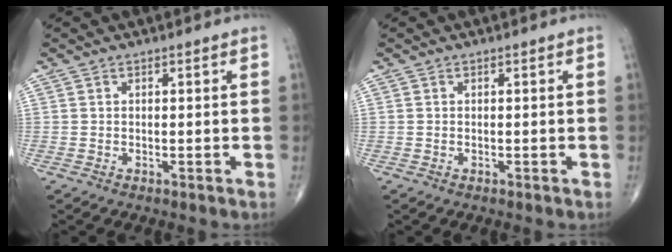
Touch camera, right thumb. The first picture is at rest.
{"total": 0.0}